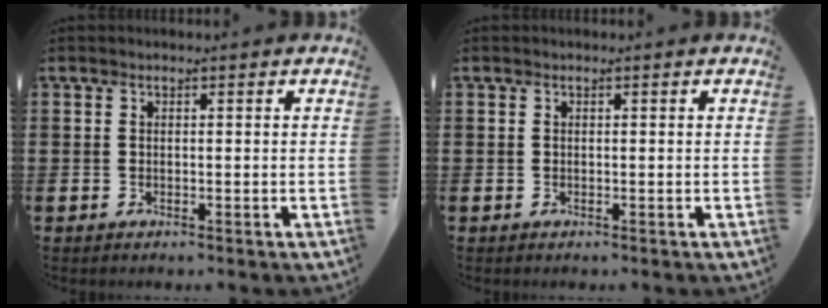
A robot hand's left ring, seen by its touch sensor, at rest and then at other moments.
{"total": 0.0}